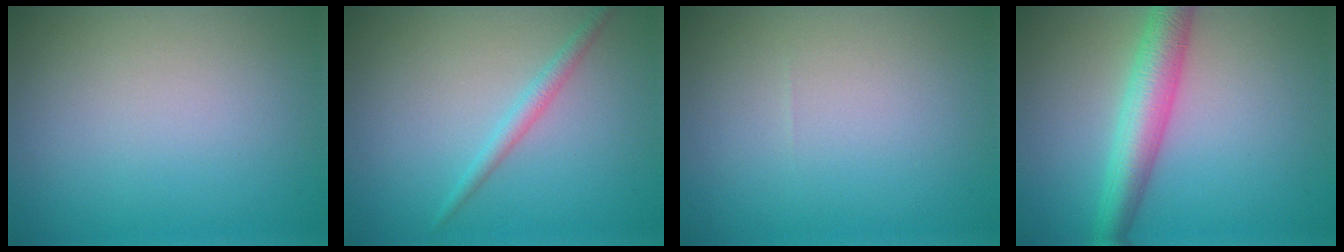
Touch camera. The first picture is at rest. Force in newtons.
{"total": 1.6, "press": 1.6, "slide": 0.1}
{"total": 0.0}
{"total": 5.0, "press": 5.0, "slide": 0.1}